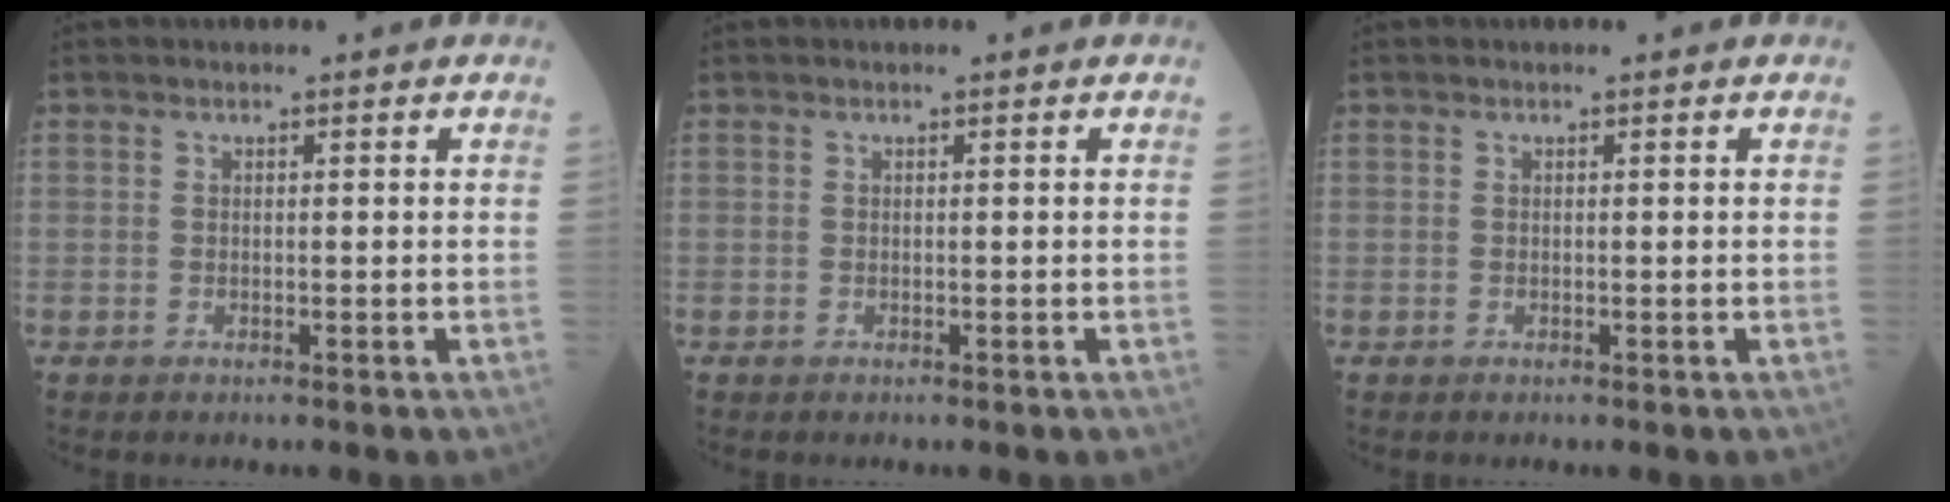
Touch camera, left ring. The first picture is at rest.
{"total": 0.0}
{"total": 0.0}